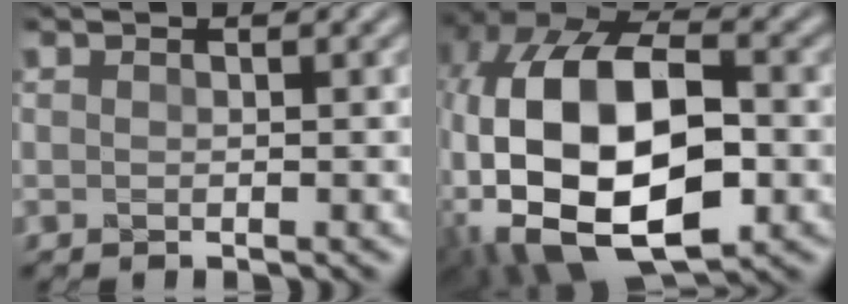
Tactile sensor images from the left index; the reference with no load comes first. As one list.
[{"total": 17.0, "force": [-2.6, 10.3, 13.3], "torque": [-0.256, -0.007, -0.037]}]